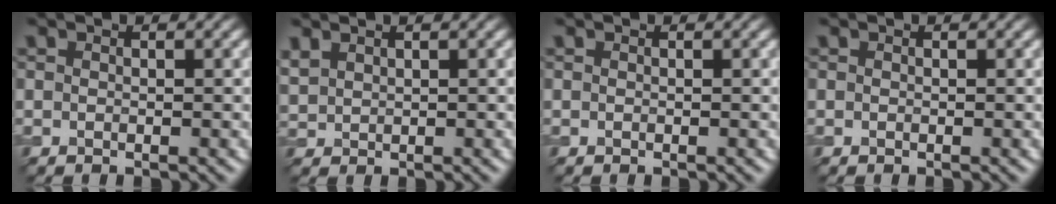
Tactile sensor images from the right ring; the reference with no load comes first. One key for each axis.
{"total": 1.3, "fx": 1.1, "fy": 0.6, "fz": 0.4, "tx": -0.014, "ty": 0.003, "tz": 0.030}
{"total": 0.0}
{"total": 0.0}